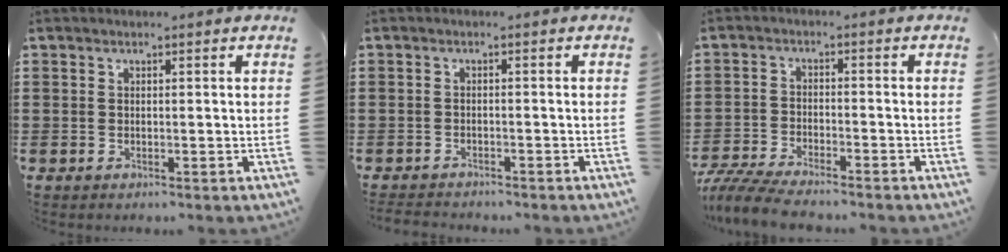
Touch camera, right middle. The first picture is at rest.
{"total": 1.7, "force": [-1.7, 0.1, 0.0], "torque": [-0.007, -0.003, -0.036]}
{"total": 5.7, "force": [-5.4, 0.5, 1.7], "torque": [-0.054, -0.011, -0.109]}